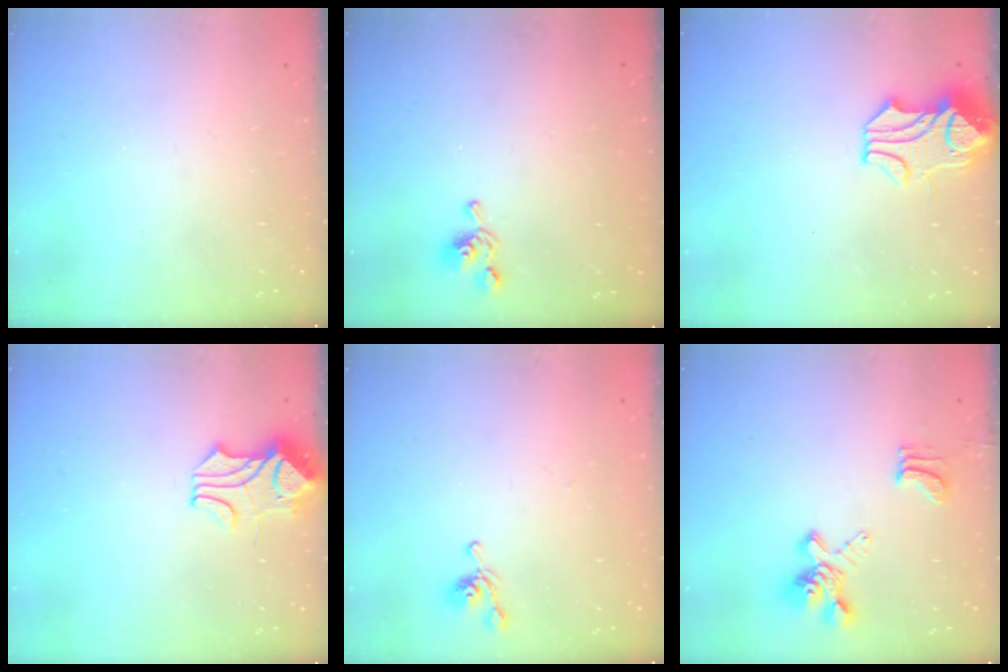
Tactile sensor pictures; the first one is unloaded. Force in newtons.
{"total": 2.8, "press": 2.7, "slide": 0.7}
{"total": 2.4, "press": 2.1, "slide": 1.1}
{"total": 2.2, "press": 1.8, "slide": 1.2}
{"total": 4.9, "press": 4.9, "slide": 0.6}
{"total": 4.6, "press": 4.3, "slide": 1.7}